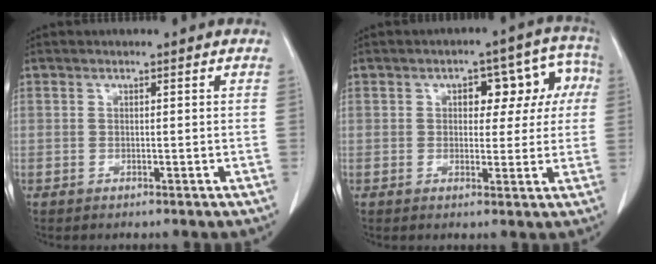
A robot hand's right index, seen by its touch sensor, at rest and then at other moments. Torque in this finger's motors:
{"motor_torque": [0.12, 0.03, 0.12, 0.03]}